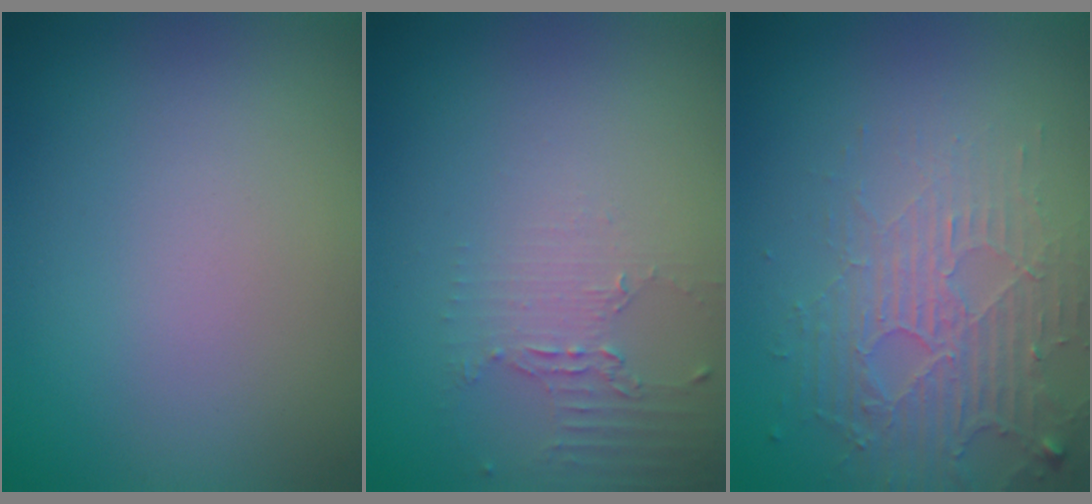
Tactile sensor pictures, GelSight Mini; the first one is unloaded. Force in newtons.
{"total": 2.1, "press": 1.5, "slide": 1.4}
{"total": 5.1, "press": 3.4, "slide": 3.8}